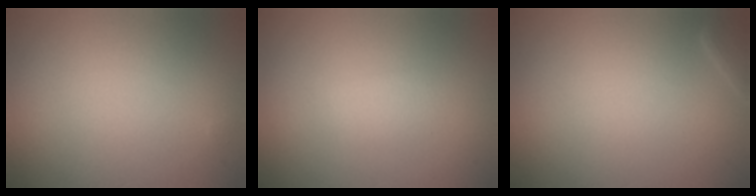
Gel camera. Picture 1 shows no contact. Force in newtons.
{"total": 0.9, "press": 0.9, "slide": 0.0}
{"total": 1.2, "press": 1.2, "slide": 0.1}